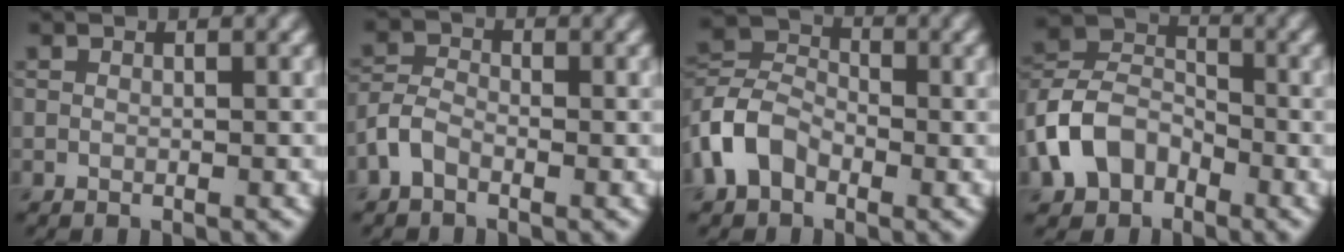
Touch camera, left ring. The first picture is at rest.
{"total": 2.3, "force": [-1.4, 1.3, 1.3], "torque": [-0.025, 0.008, -0.036]}
{"total": 5.2, "force": [-2.3, 3.6, 2.9], "torque": [-0.061, 0.009, -0.057]}
{"total": 6.5, "force": [-3.0, 4.7, 3.3], "torque": [-0.067, 0.005, -0.072]}